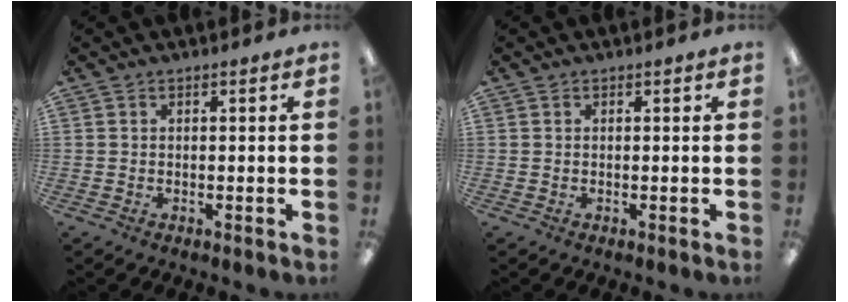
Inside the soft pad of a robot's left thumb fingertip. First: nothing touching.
{"total": 0.0}